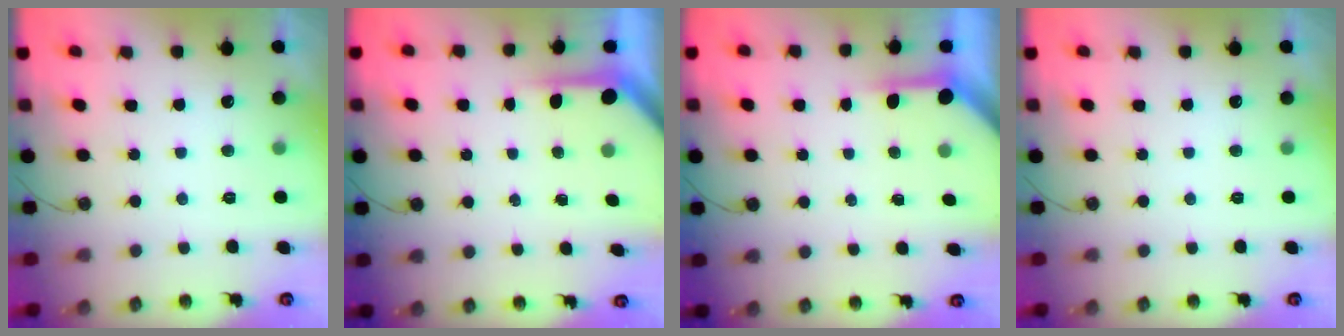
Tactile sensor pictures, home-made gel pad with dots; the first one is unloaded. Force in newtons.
{"total": 3.9, "press": 3.9, "slide": 0.3}
{"total": 4.0, "press": 3.9, "slide": 0.4}
{"total": 0.0}